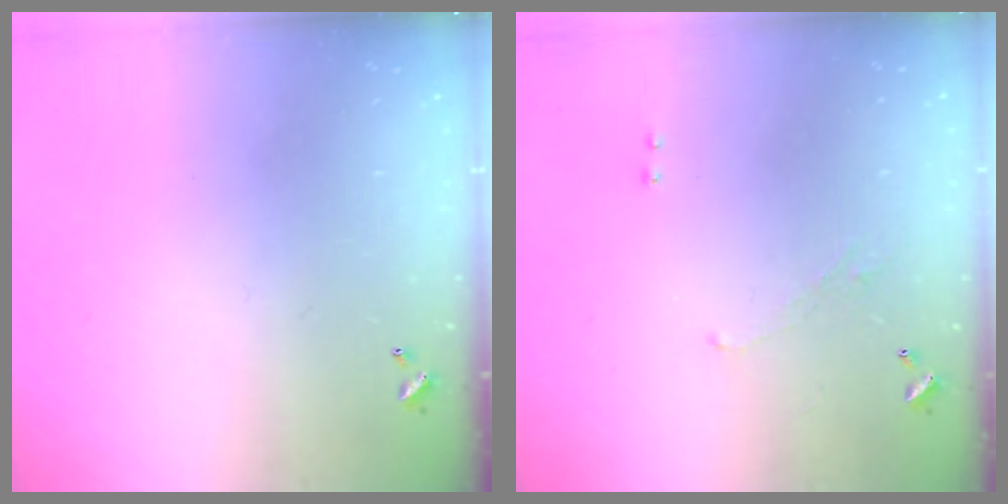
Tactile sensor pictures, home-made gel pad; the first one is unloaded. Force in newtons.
{"total": 0.8, "press": 0.6, "slide": 0.5}